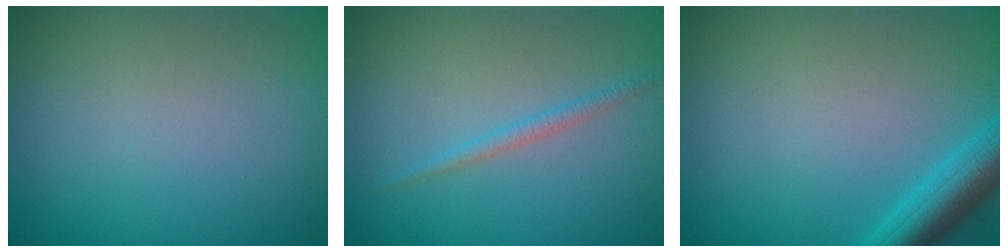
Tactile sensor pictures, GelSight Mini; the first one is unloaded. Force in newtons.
{"total": 1.2, "press": 1.2, "slide": 0.1}
{"total": 4.2, "press": 4.2, "slide": 0.3}